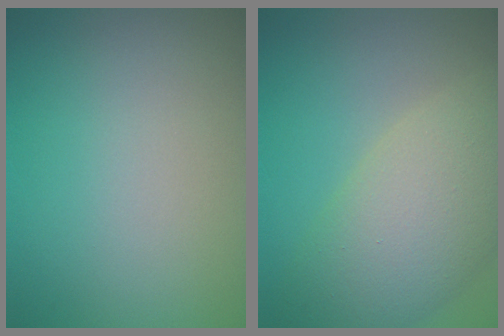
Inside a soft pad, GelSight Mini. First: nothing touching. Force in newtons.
{"total": 8.0, "press": 8.0, "slide": 0.6}